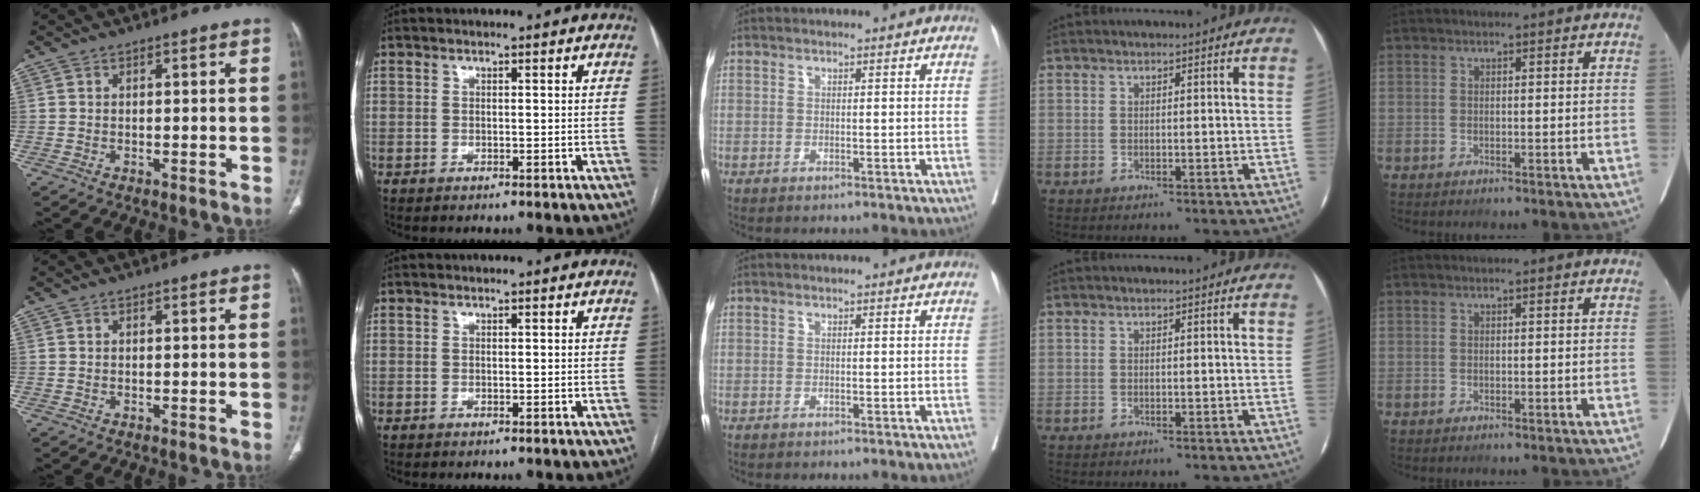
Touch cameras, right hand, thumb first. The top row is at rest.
{}